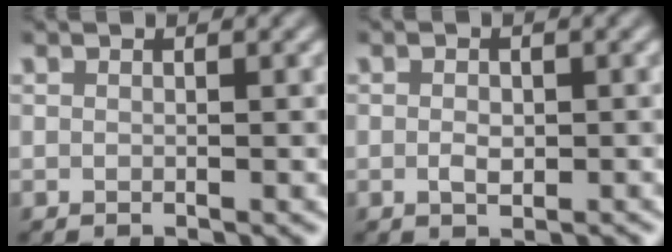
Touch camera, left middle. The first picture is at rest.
{"total": 1.8, "force": [-0.4, 1.0, 1.4], "torque": [-0.025, -0.001, -0.008]}